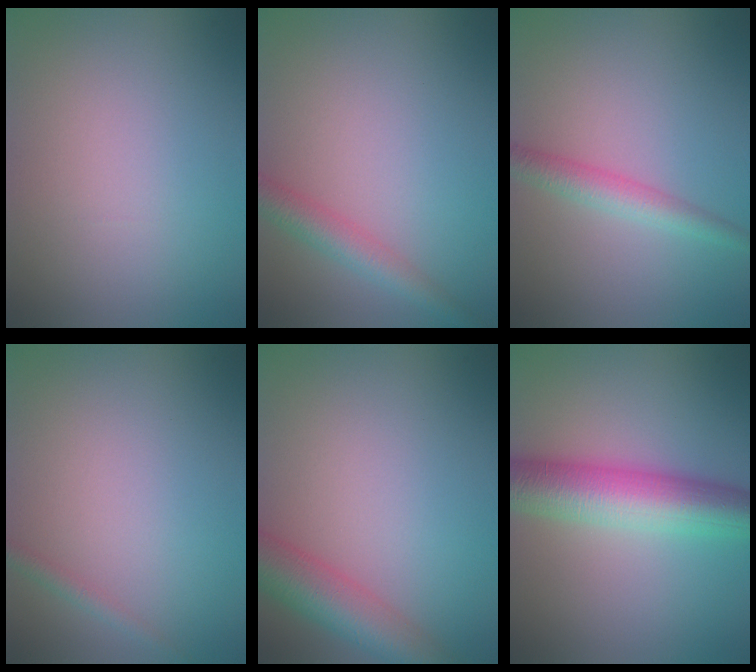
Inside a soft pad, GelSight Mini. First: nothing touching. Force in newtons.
{"total": 2.9, "press": 2.9, "slide": 0.0}
{"total": 2.6, "press": 2.6, "slide": 0.1}
{"total": 1.1, "press": 1.1, "slide": 0.1}
{"total": 5.8, "press": 5.8, "slide": 0.3}
{"total": 7.5, "press": 7.5, "slide": 0.1}